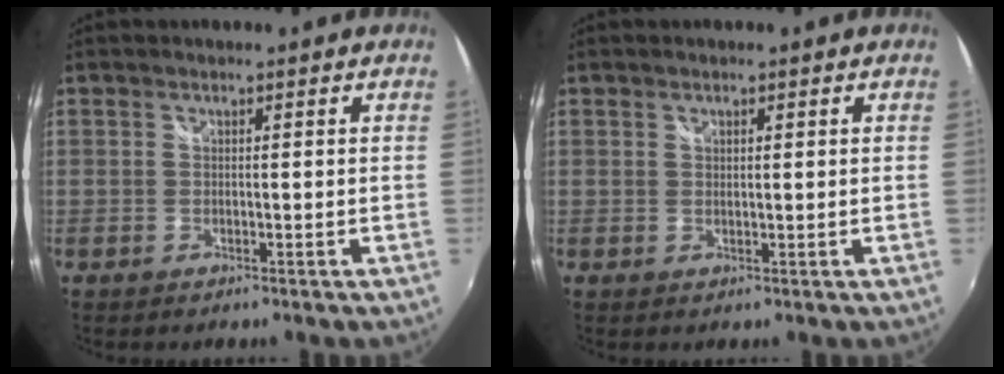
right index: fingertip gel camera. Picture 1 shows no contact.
{"total": 1.0, "force": [0.5, 0.3, 0.7], "torque": [-0.011, 0.002, 0.009]}